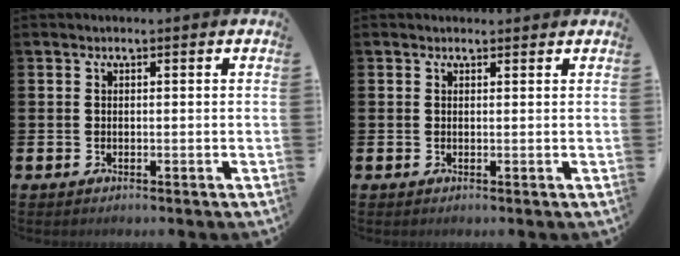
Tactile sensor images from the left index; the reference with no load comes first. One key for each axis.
{"total": 0.6, "fx": 0.5, "fy": 0.3, "fz": 0.1, "tx": 0.008, "ty": -0.003, "tz": 0.007}